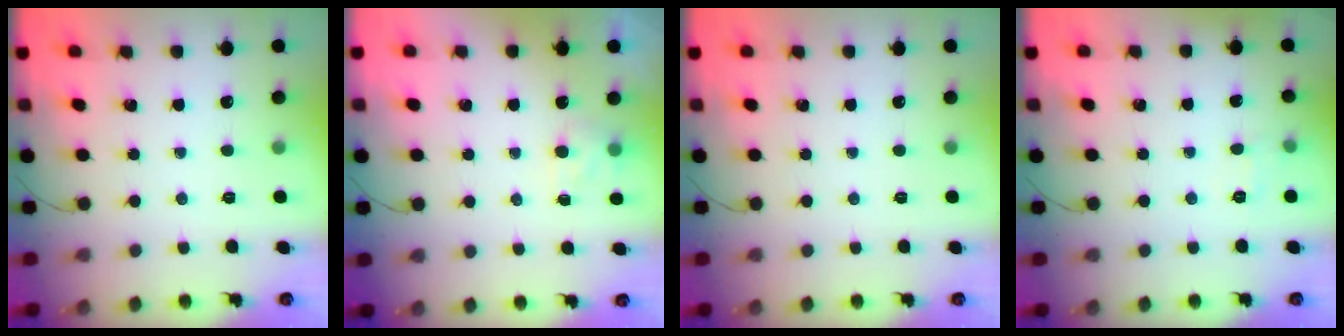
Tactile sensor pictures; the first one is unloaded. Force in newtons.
{"total": 4.5, "press": 4.3, "slide": 1.4}
{"total": 0.0}
{"total": 5.5, "press": 5.2, "slide": 1.5}